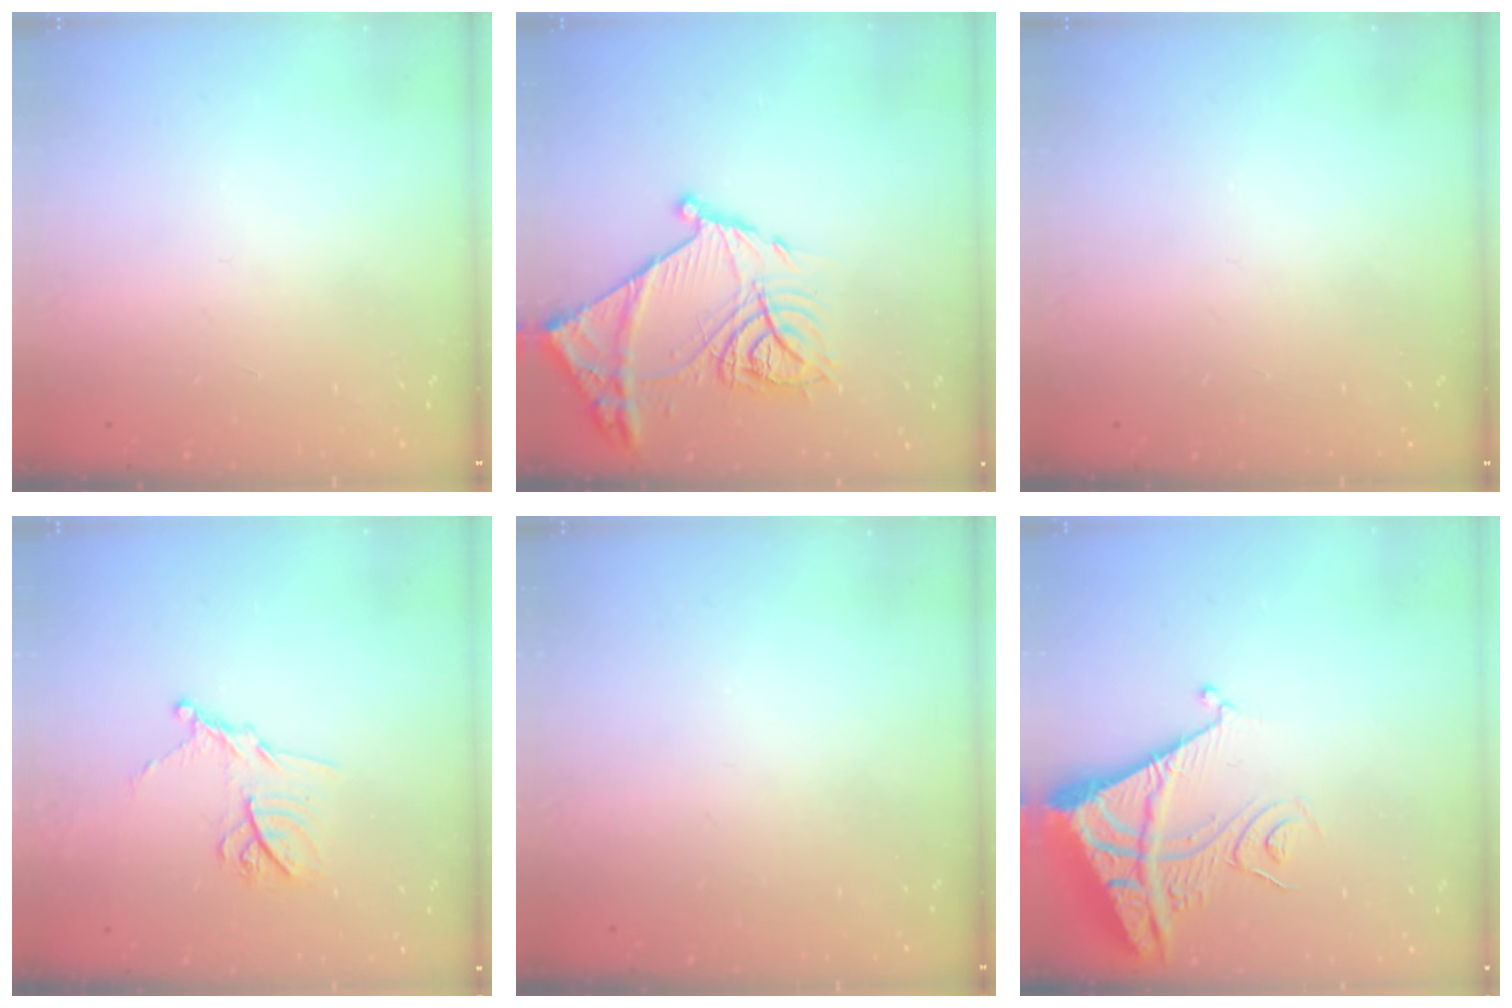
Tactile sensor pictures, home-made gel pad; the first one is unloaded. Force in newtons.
{"total": 20.4, "press": 20.3, "slide": 2.0}
{"total": 0.0}
{"total": 12.6, "press": 12.5, "slide": 0.9}
{"total": 0.0}
{"total": 10.0, "press": 9.9, "slide": 1.3}